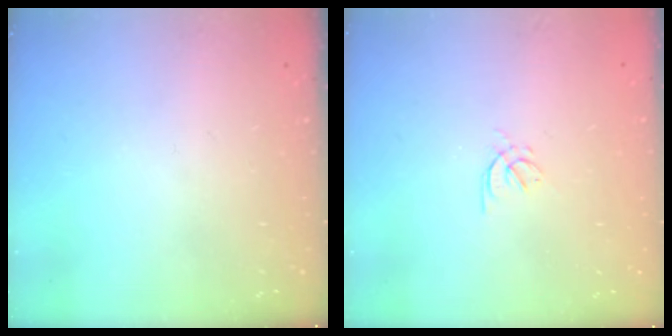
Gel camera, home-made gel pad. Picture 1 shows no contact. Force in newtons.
{"total": 2.1, "press": 2.0, "slide": 0.6}